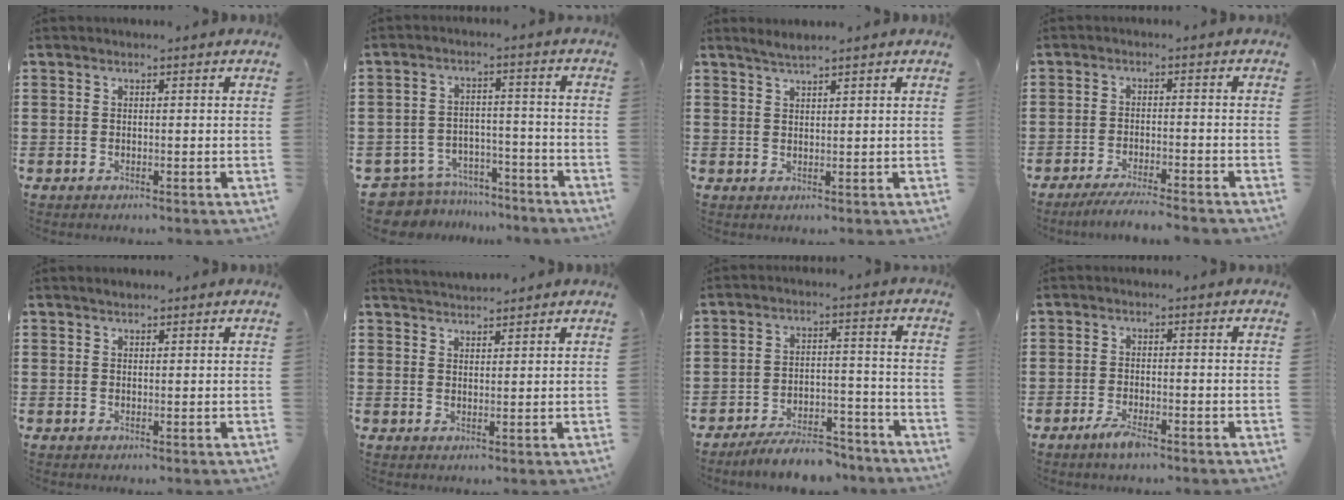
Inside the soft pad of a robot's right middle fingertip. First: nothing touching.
{"total": 6.4, "force": [-6.2, 1.1, 0.7], "torque": [-0.033, 0.008, -0.130]}
{"total": 1.4, "force": [1.3, -0.1, 0.5], "torque": [-0.013, 0.000, 0.025]}
{"total": 3.5, "force": [-3.3, -0.3, 1.2], "torque": [-0.028, -0.009, -0.065]}
{"total": 0.7, "force": [0.6, 0.3, 0.0], "torque": [-0.001, 0.000, 0.012]}
{"total": 2.3, "force": [2.3, 0.1, -0.3], "torque": [-0.003, -0.002, 0.045]}
{"total": 6.7, "force": [-6.2, 1.1, 2.1], "torque": [-0.035, 0.009, -0.117]}
{"total": 3.0, "force": [-1.9, 0.6, 2.2], "torque": [-0.050, -0.003, -0.039]}